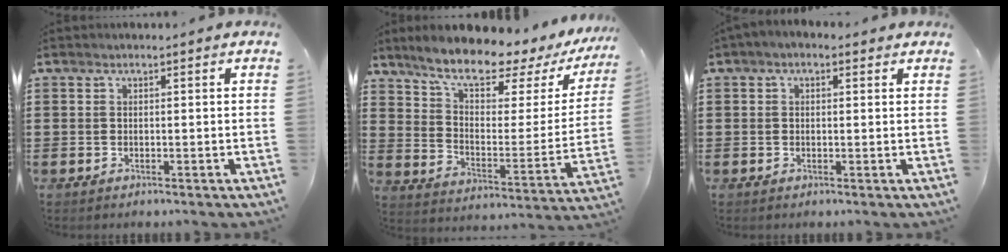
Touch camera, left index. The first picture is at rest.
{"total": 9.3, "force": [7.8, 2.1, 4.6], "torque": [-0.103, -0.055, 0.127]}
{"total": 1.3, "force": [0.1, 0.9, 0.9], "torque": [-0.018, 0.008, 0.000]}